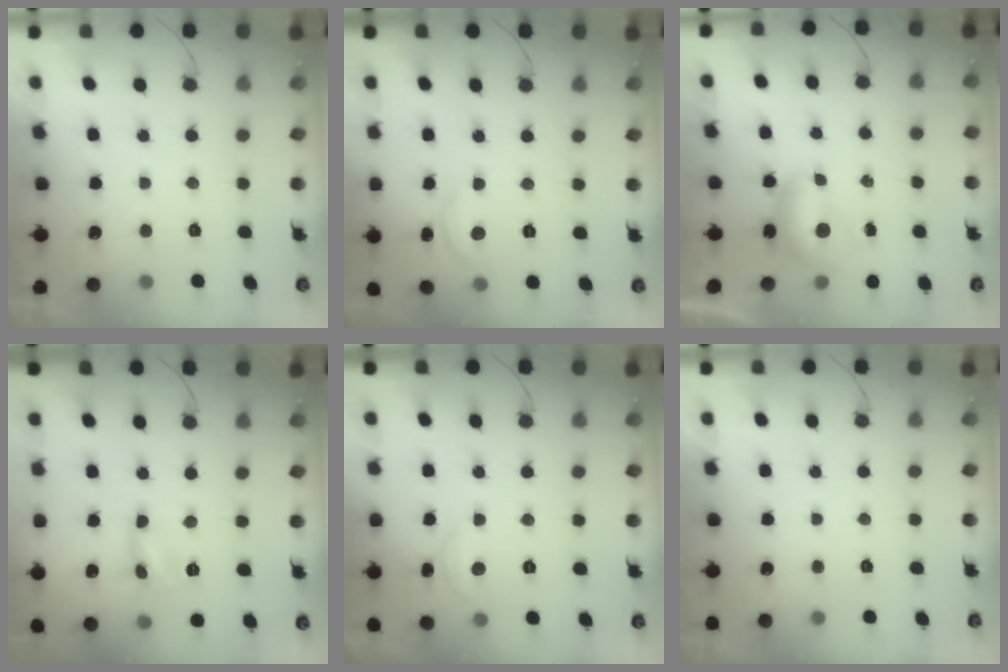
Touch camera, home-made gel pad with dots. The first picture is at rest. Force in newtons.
{"total": 6.6, "press": 6.6, "slide": 0.6}
{"total": 5.2, "press": 5.2, "slide": 0.7}
{"total": 2.4, "press": 2.4, "slide": 0.2}
{"total": 5.2, "press": 5.2, "slide": 0.6}
{"total": 0.0}